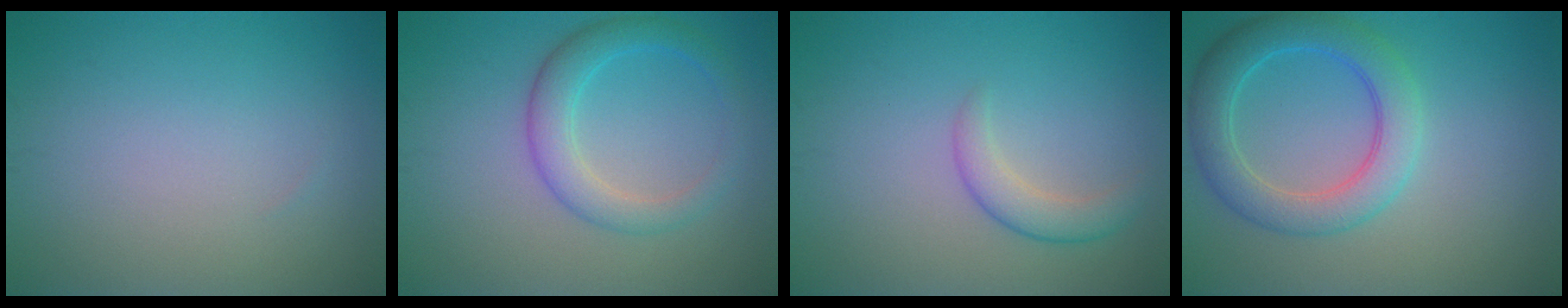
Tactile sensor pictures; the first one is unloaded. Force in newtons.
{"total": 2.6, "press": 2.6, "slide": 0.2}
{"total": 2.3, "press": 2.3, "slide": 0.1}
{"total": 5.2, "press": 5.2, "slide": 0.2}